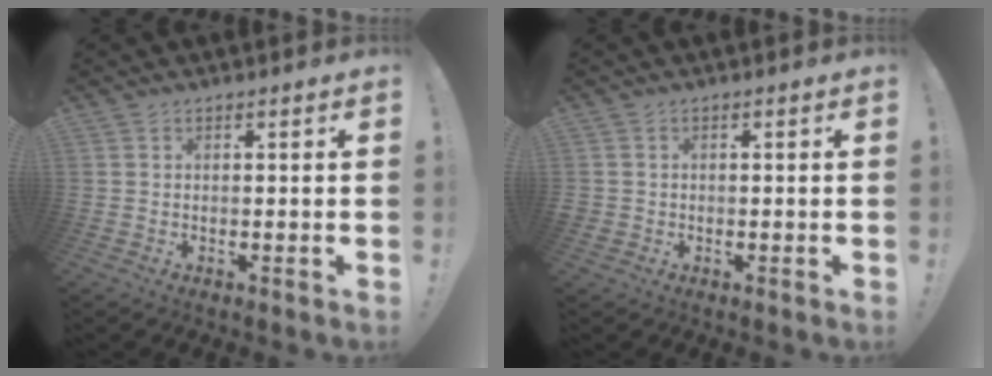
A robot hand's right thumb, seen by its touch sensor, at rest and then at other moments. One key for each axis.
{"total": 1.5, "fx": 0.0, "fy": 1.4, "fz": 0.4, "tx": -0.007, "ty": 0.002, "tz": 0.000}